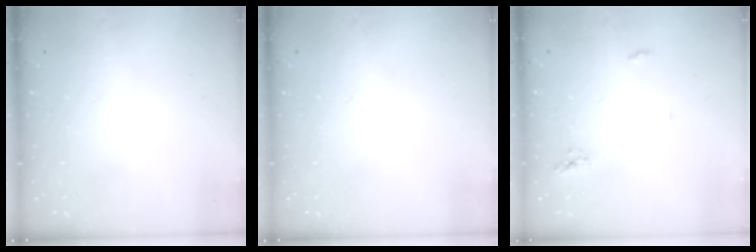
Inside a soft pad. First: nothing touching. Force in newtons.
{"total": 0.0}
{"total": 3.8, "press": 3.8, "slide": 0.1}